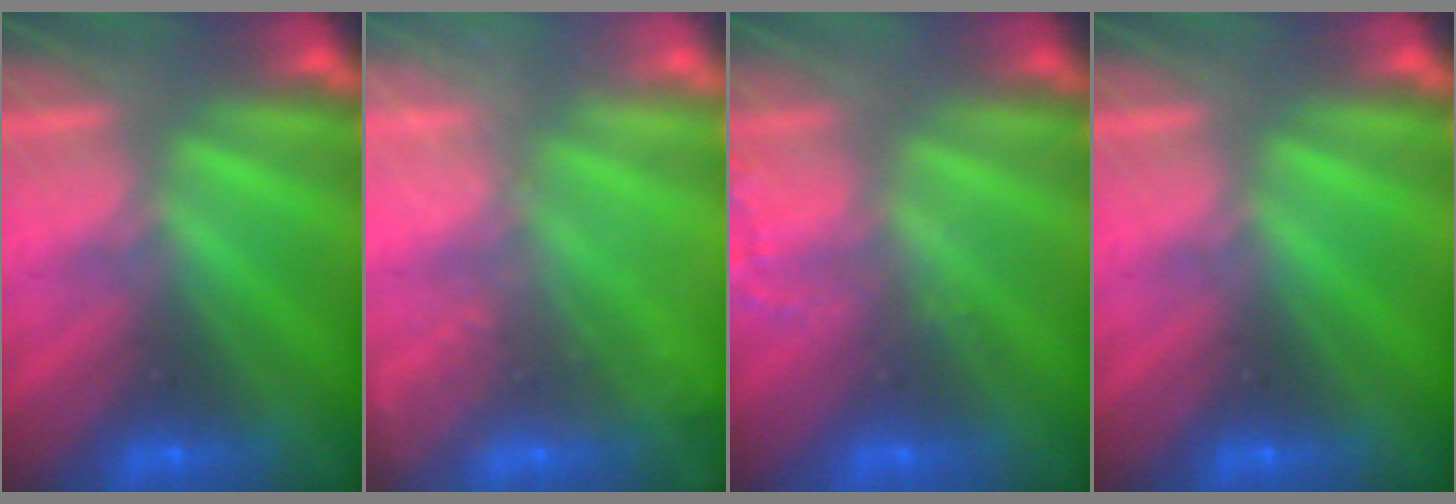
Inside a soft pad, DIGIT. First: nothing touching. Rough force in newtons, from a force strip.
{"total": 2.4}
{"total": 1.7}
{"total": 0.0}